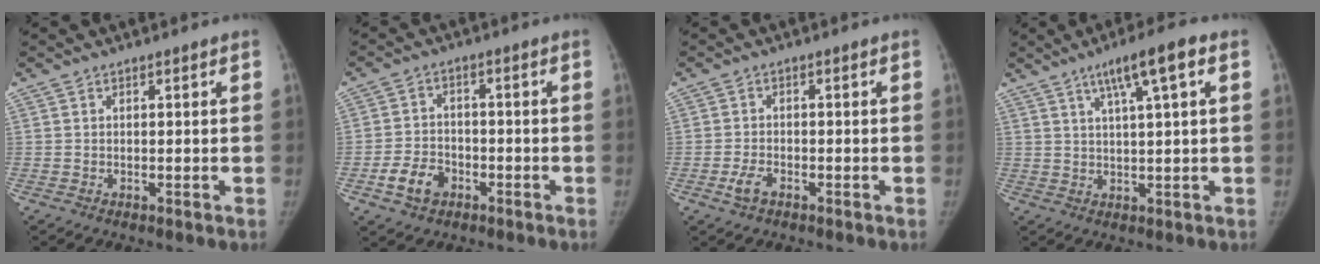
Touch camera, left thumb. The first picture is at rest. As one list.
[{"total": 6.4, "force": [-3.2, 4.7, 3.1], "torque": [-0.045, 0.021, -0.055]}, {"total": 3.1, "force": [-1.8, 1.6, 1.9], "torque": [-0.040, 0.010, -0.033]}, {"total": 8.4, "force": [3.8, 0.9, 7.4], "torque": [-0.125, 0.003, 0.060]}]